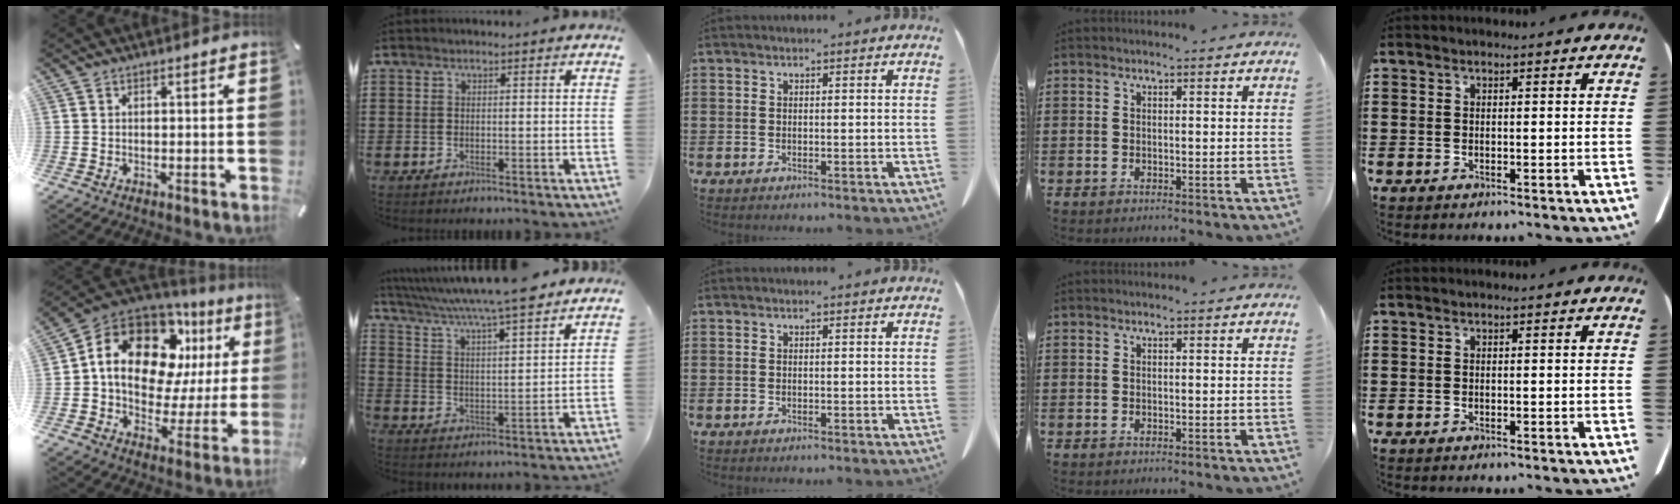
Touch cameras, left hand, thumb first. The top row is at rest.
{"thumb": {"total": 18.0, "force": [7.4, 11.8, 11.4], "torque": [-0.205, -0.044, 0.127]}, "index": {"total": 6.3, "force": [5.7, -0.6, 2.7], "torque": [-0.074, -0.037, 0.091]}}